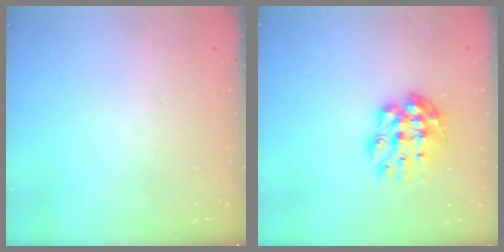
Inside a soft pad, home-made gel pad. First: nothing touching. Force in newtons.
{"total": 10.4, "press": 10.4, "slide": 1.1}